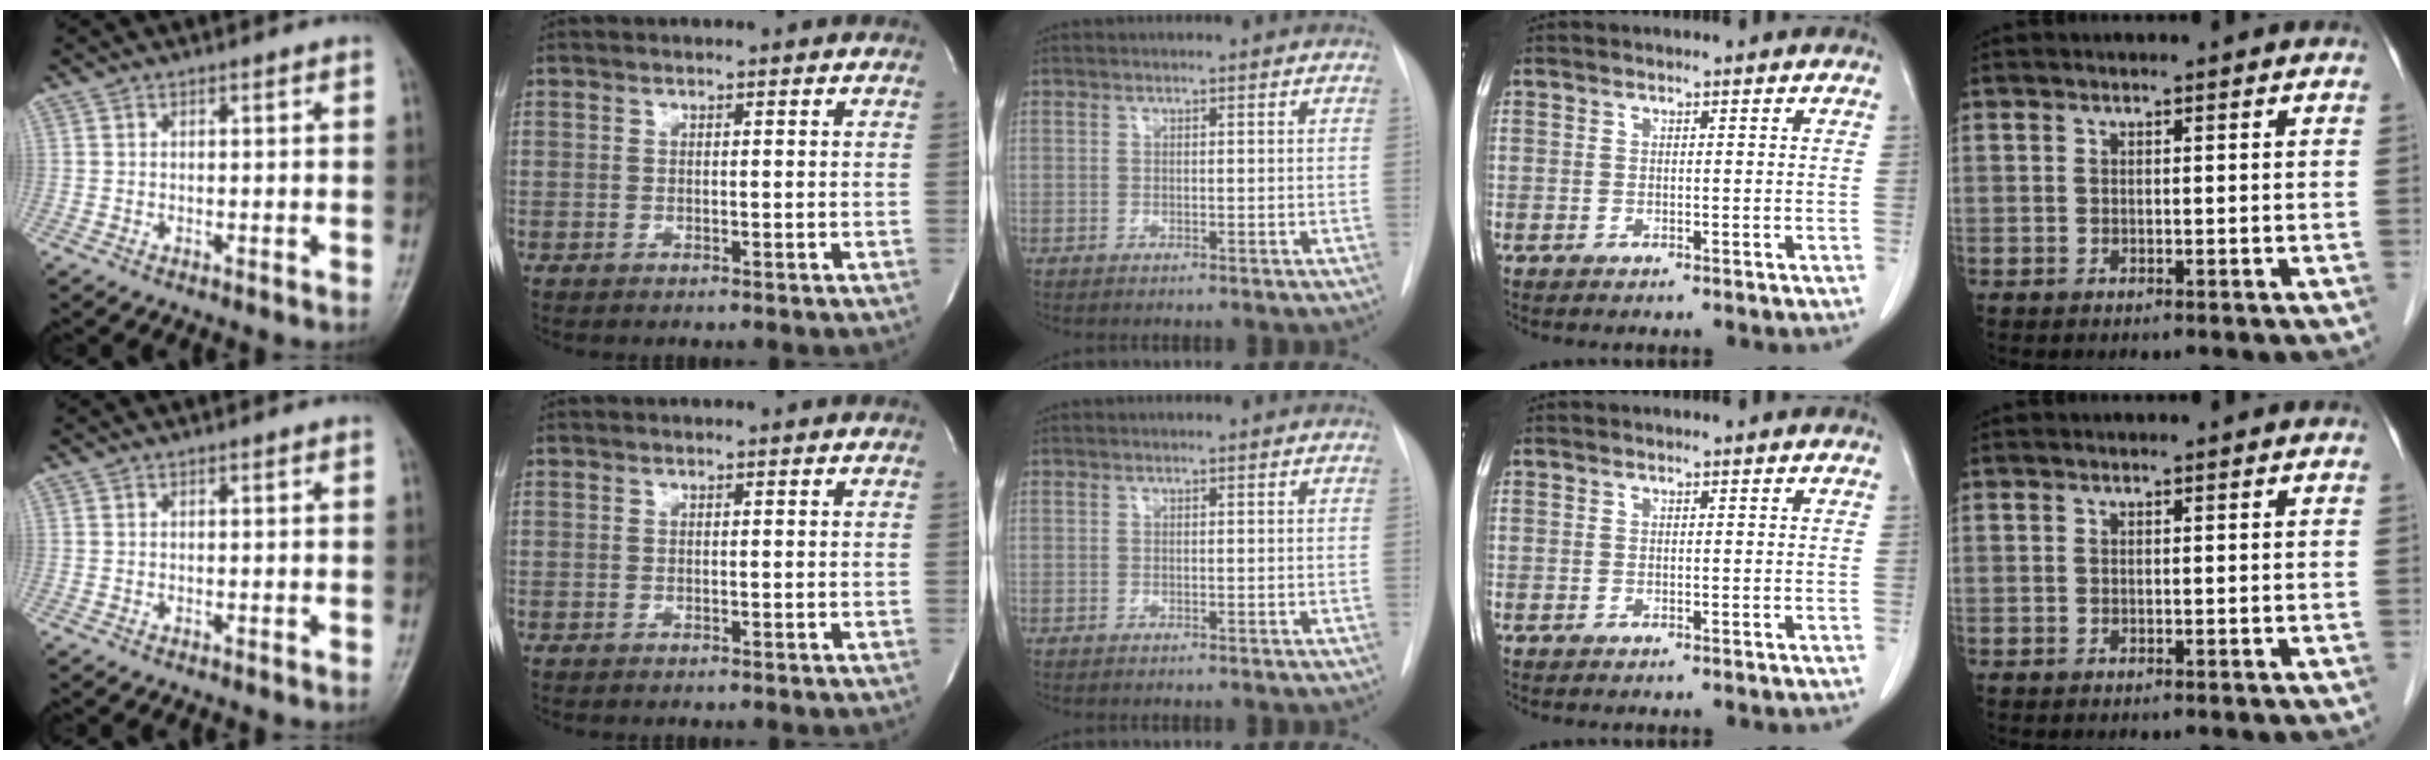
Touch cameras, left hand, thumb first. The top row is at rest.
{}